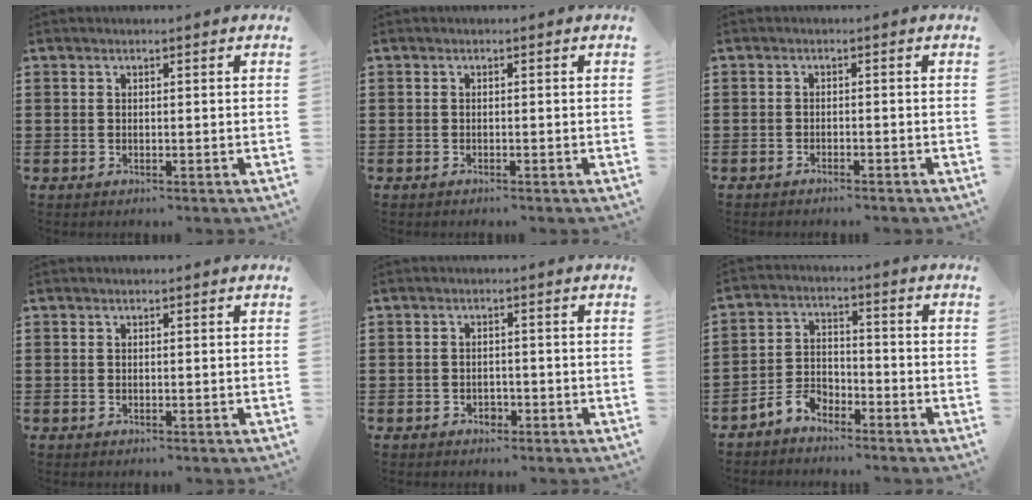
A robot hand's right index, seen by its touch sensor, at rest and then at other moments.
{"total": 0.5, "force": [-0.5, -0.1, 0.1], "torque": [-0.002, -0.002, -0.011]}
{"total": 1.2, "force": [-1.2, -0.1, 0.2], "torque": [-0.009, -0.001, -0.022]}
{"total": 0.0}
{"total": 1.4, "force": [-1.0, 0.9, 0.4], "torque": [-0.014, -0.004, -0.021]}
{"total": 4.5, "force": [-3.8, 1.9, 1.3], "torque": [-0.048, 0.004, -0.081]}